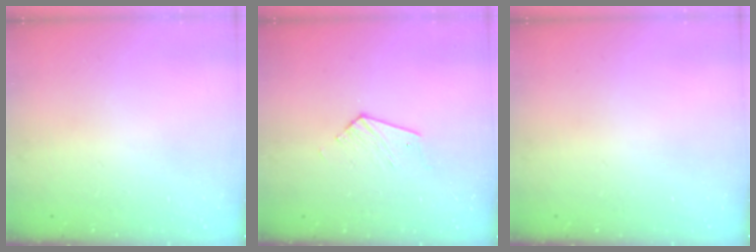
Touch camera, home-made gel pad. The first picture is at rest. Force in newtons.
{"total": 4.1, "press": 4.1, "slide": 0.4}
{"total": 0.0}